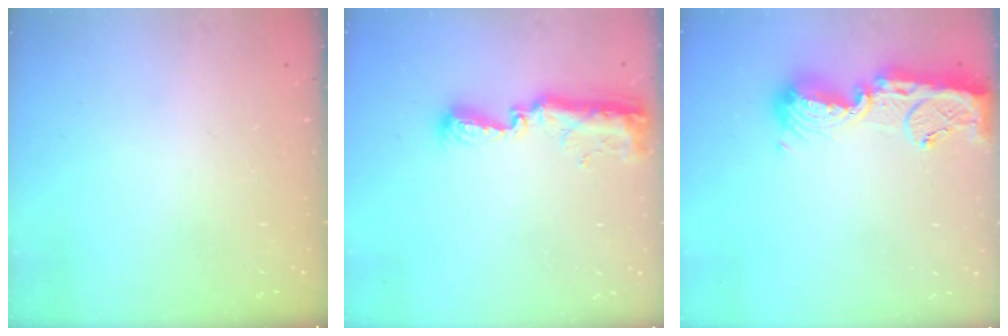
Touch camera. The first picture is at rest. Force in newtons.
{"total": 11.2, "press": 10.1, "slide": 4.8}
{"total": 14.6, "press": 14.5, "slide": 1.4}